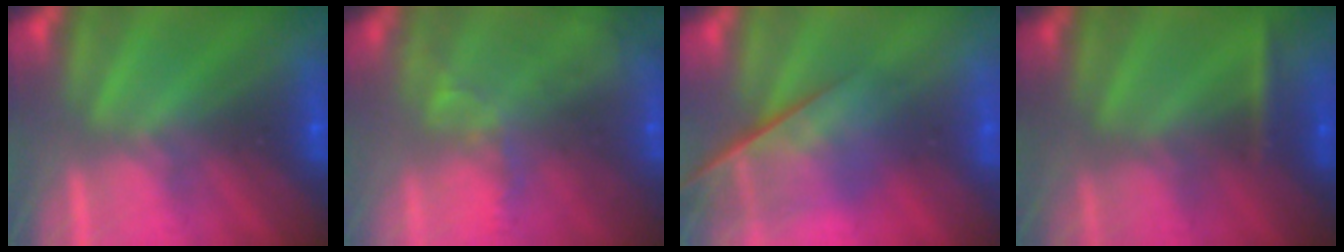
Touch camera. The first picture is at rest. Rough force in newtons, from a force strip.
{"total": 7.0}
{"total": 4.7}
{"total": 2.3}